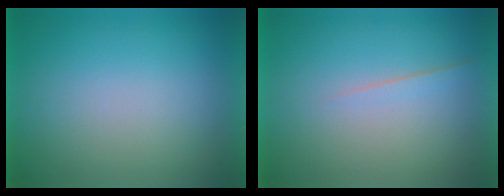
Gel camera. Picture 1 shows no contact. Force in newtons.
{"total": 1.6}